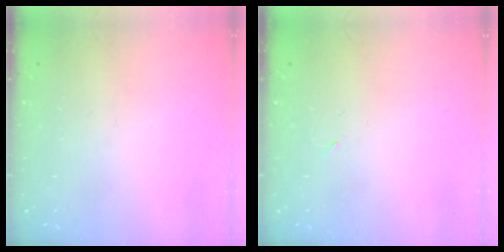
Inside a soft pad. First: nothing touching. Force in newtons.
{"total": 2.2, "press": 1.9, "slide": 1.2}